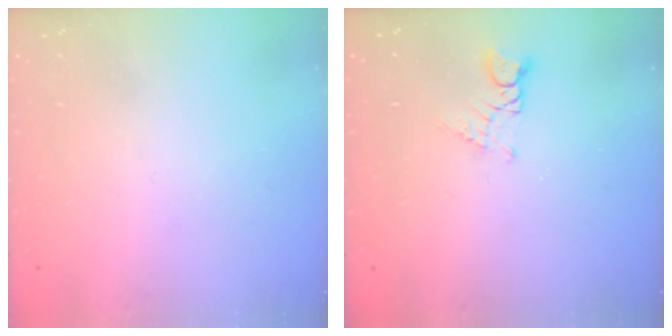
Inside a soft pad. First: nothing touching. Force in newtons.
{"total": 2.8, "press": 2.8, "slide": 0.3}